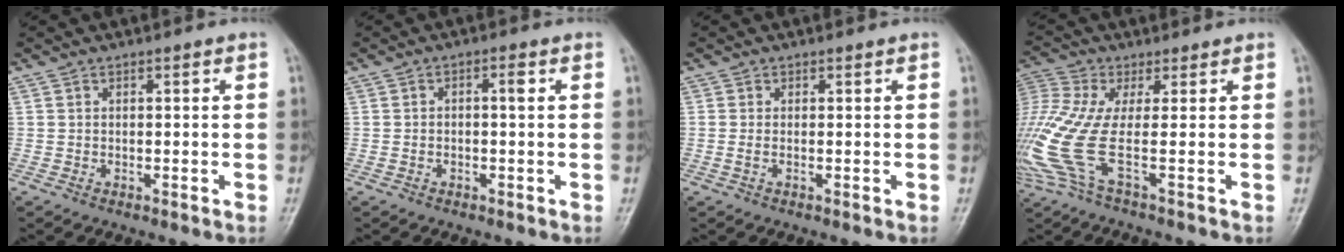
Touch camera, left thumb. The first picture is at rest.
{"total": 1.6, "force": [-0.1, 0.3, 1.6], "torque": [-0.031, 0.013, 0.000]}
{"total": 0.9, "force": [-0.1, 0.1, 0.8], "torque": [-0.025, 0.001, 0.000]}
{"total": 12.0, "force": [-2.2, 1.6, 11.6], "torque": [-0.309, 0.004, -0.056]}